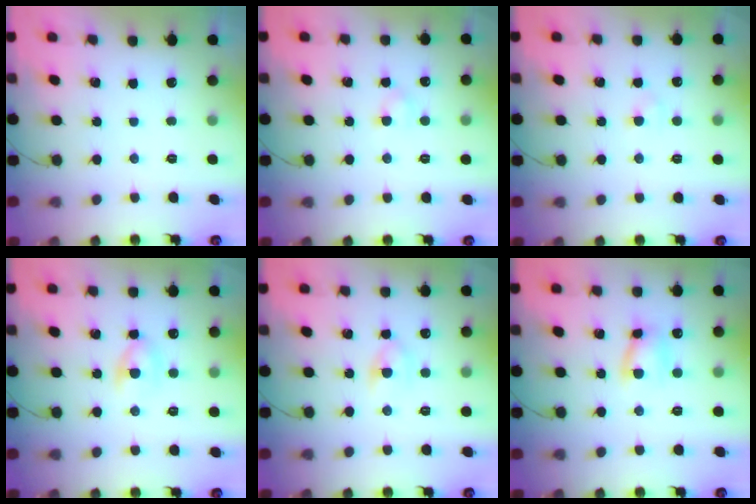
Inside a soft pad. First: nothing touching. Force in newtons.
{"total": 3.0, "press": 2.8, "slide": 1.0}
{"total": 2.4, "press": 2.3, "slide": 0.8}
{"total": 4.6, "press": 4.5, "slide": 1.2}
{"total": 5.2, "press": 4.9, "slide": 1.7}
{"total": 6.9, "press": 6.9, "slide": 0.0}